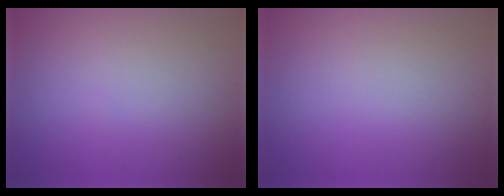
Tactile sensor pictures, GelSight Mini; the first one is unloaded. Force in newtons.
{"total": 0.0}